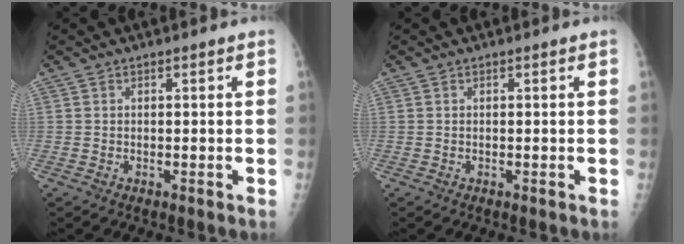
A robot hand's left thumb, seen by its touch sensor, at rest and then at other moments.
{"total": 0.0}